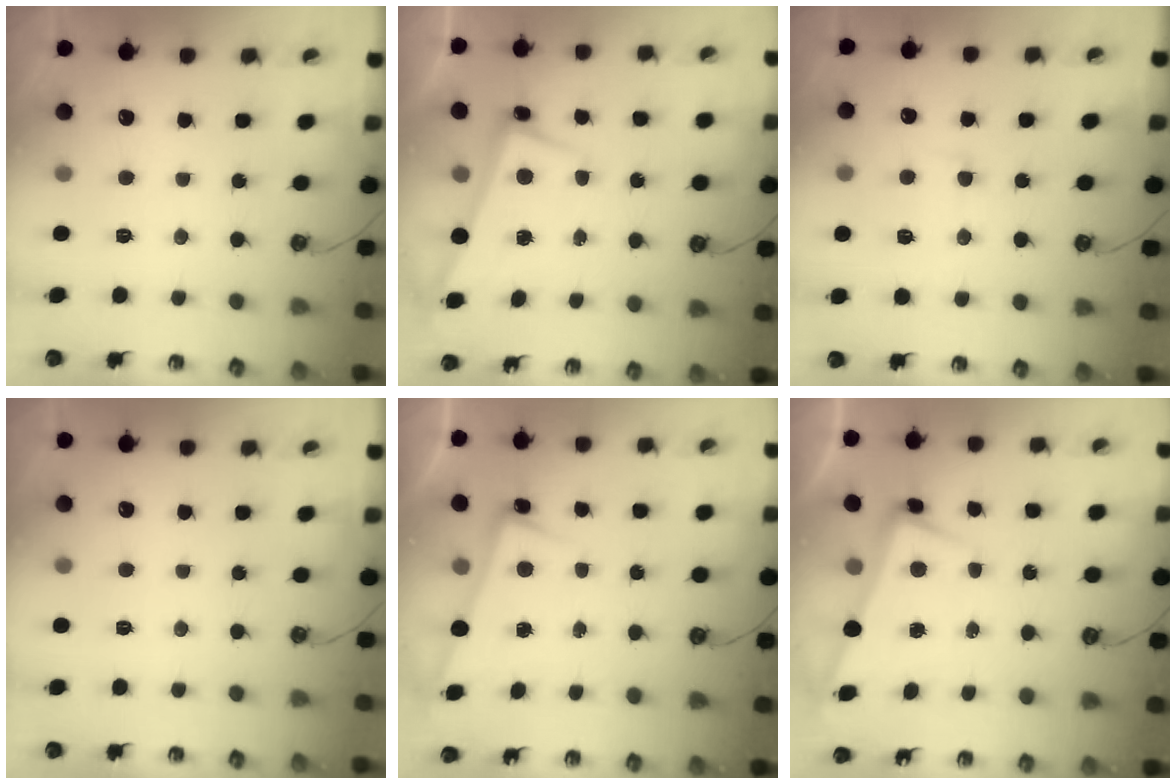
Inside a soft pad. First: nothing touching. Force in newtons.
{"total": 2.9, "press": 2.8, "slide": 0.4}
{"total": 1.8, "press": 1.4, "slide": 1.1}
{"total": 0.0}
{"total": 3.5, "press": 3.4, "slide": 0.6}
{"total": 3.1, "press": 3.0, "slide": 1.0}